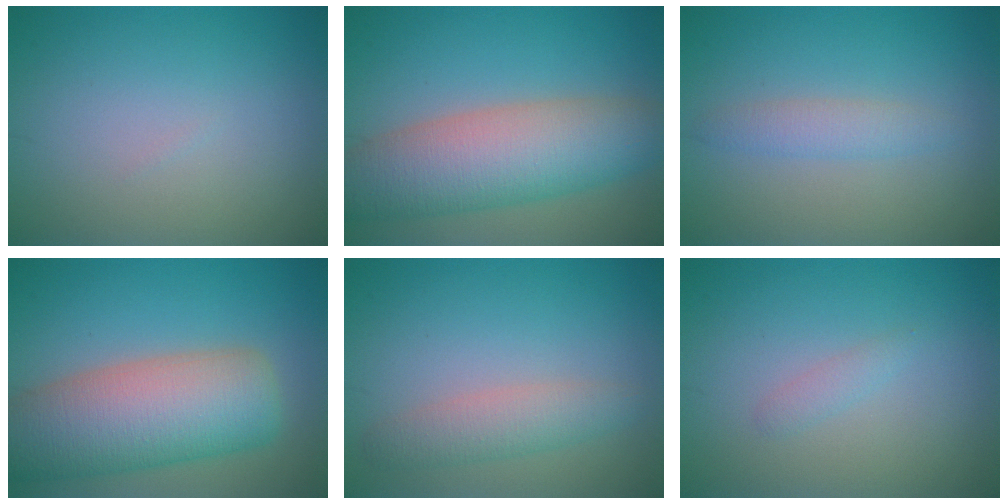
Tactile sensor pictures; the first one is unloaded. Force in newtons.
{"total": 8.9, "press": 8.9, "slide": 0.5}
{"total": 1.9, "press": 1.9, "slide": 0.1}
{"total": 10.7, "press": 10.7, "slide": 0.7}
{"total": 2.8, "press": 2.8, "slide": 0.1}
{"total": 0.9, "press": 0.9, "slide": 0.0}